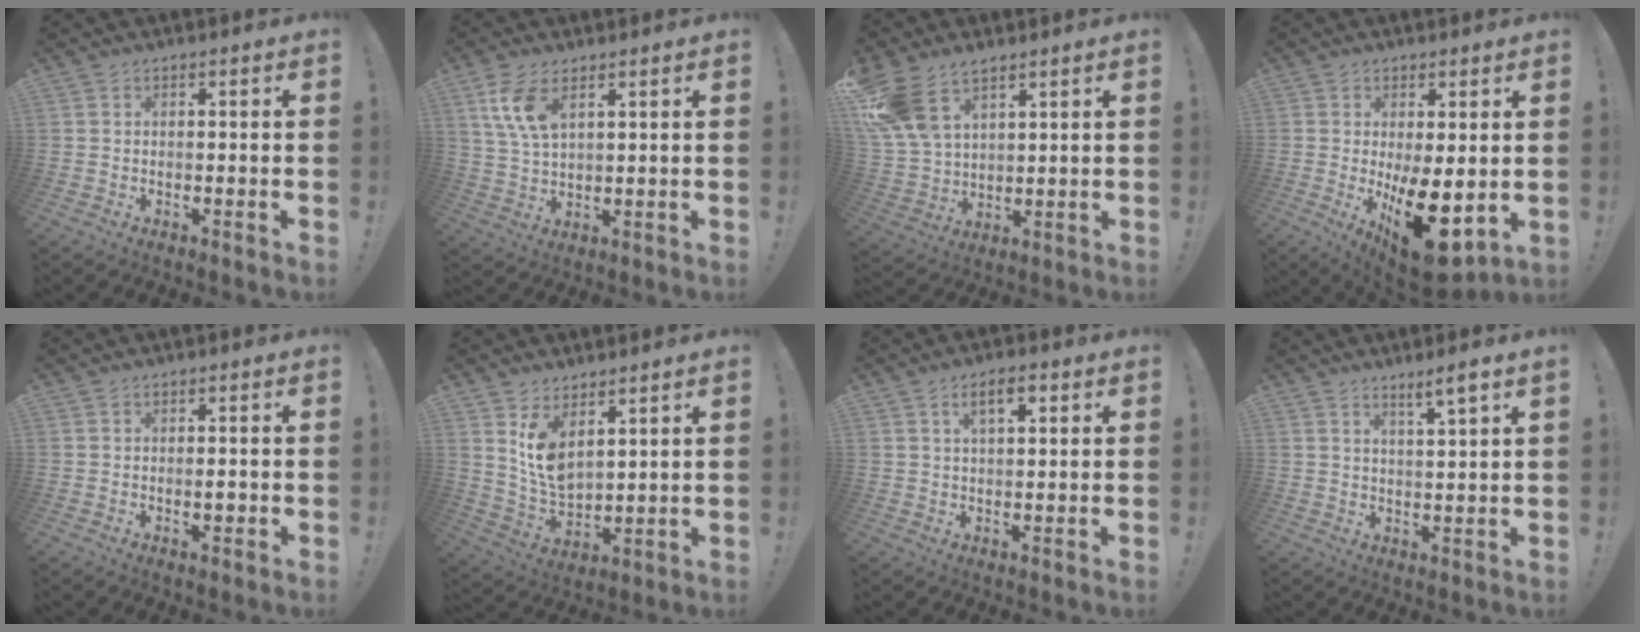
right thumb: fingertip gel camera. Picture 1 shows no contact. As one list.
[{"total": 8.7, "force": [4.3, 4.1, 6.3], "torque": [-0.124, -0.018, 0.078]}, {"total": 12.8, "force": [8.2, 7.2, 6.7], "torque": [-0.141, -0.040, 0.161]}, {"total": 15.9, "force": [-3.3, 6.5, 14.1], "torque": [-0.187, -0.003, -0.031]}, {"total": 1.6, "force": [-0.6, 0.4, 1.4], "torque": [-0.014, -0.003, -0.012]}, {"total": 9.6, "force": [5.7, 5.3, 5.6], "torque": [-0.104, -0.036, 0.112]}, {"total": 5.3, "force": [2.4, 2.0, 4.3], "torque": [-0.065, -0.002, 0.036]}, {"total": 4.8, "force": [3.5, -0.4, 3.3], "torque": [-0.045, -0.022, 0.054]}]